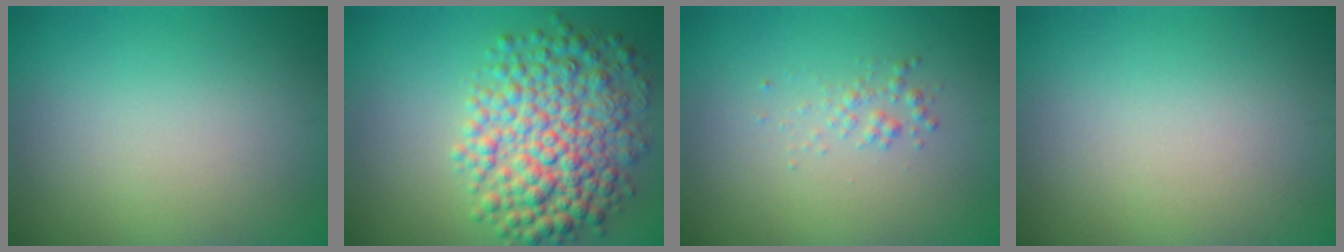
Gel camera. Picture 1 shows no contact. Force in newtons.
{"total": 7.7, "press": 7.7, "slide": 0.1}
{"total": 1.1, "press": 1.1, "slide": 0.1}
{"total": 0.0}